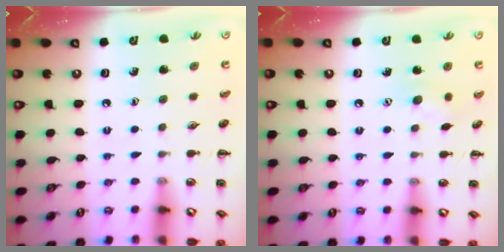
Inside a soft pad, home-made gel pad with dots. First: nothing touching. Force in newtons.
{"total": 5.8, "press": 5.7, "slide": 0.7}